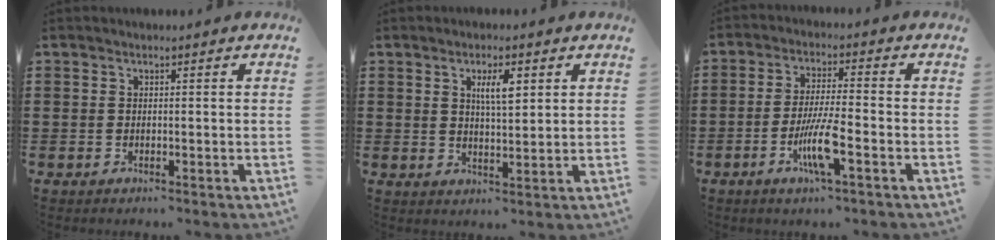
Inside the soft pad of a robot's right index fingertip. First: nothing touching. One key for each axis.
{"total": 4.3, "fx": 1.7, "fy": 1.2, "fz": 3.7, "tx": -0.070, "ty": 0.005, "tz": 0.025}
{"total": 7.5, "fx": -3.0, "fy": 1.0, "fz": 6.8, "tx": -0.135, "ty": -0.013, "tz": -0.058}